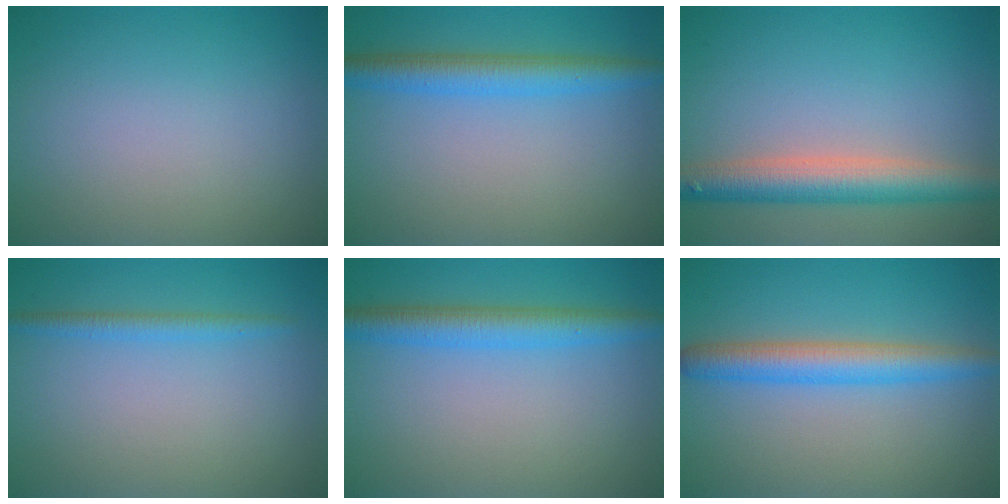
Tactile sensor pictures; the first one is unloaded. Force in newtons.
{"total": 3.9, "press": 3.9, "slide": 0.1}
{"total": 5.4, "press": 5.4, "slide": 0.2}
{"total": 1.6, "press": 1.6, "slide": 0.1}
{"total": 4.0, "press": 4.0, "slide": 0.2}
{"total": 4.3, "press": 4.3, "slide": 0.0}